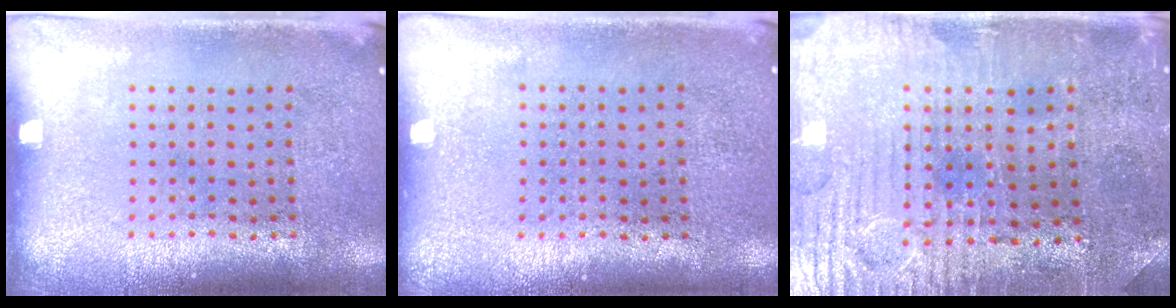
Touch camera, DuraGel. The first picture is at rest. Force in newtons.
{"total": 0.0}
{"total": 2.2, "press": 2.2, "slide": 0.5}